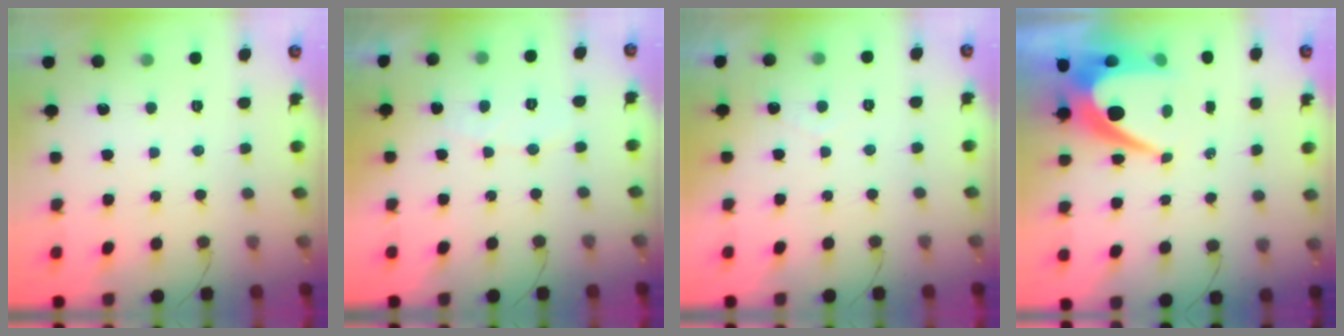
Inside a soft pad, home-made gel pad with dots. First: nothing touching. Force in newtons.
{"total": 4.5, "press": 4.5, "slide": 0.4}
{"total": 2.2, "press": 2.2, "slide": 0.1}
{"total": 11.2, "press": 11.2, "slide": 0.6}